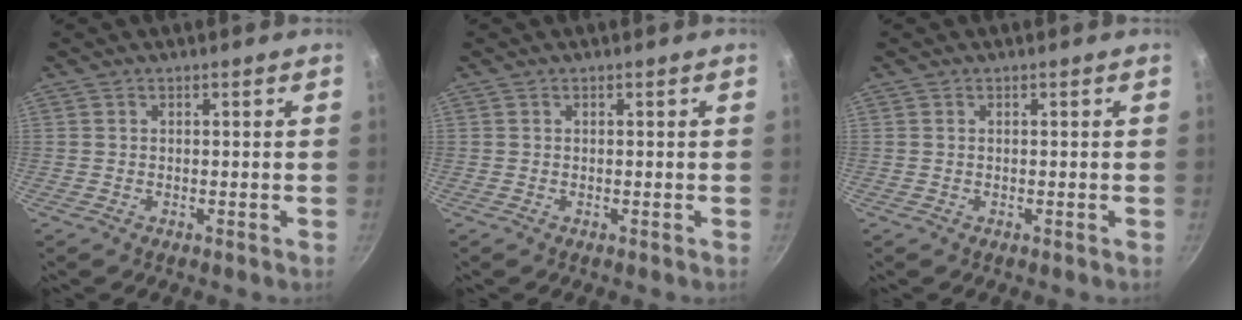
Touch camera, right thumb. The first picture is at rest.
{"total": 0.0}
{"total": 0.0}